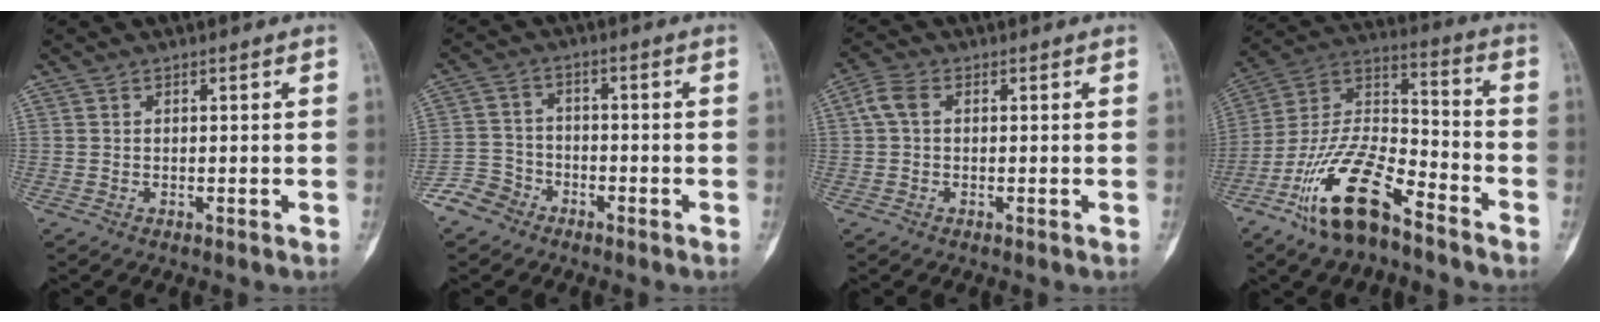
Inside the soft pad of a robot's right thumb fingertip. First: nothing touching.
{"total": 5.9, "force": [-4.2, 4.1, 0.8], "torque": [0.003, 0.026, -0.089]}
{"total": 3.5, "force": [0.5, 2.2, 2.6], "torque": [-0.056, 0.011, 0.003]}
{"total": 18.6, "force": [-11.5, 7.1, 12.7], "torque": [-0.238, 0.076, -0.218]}